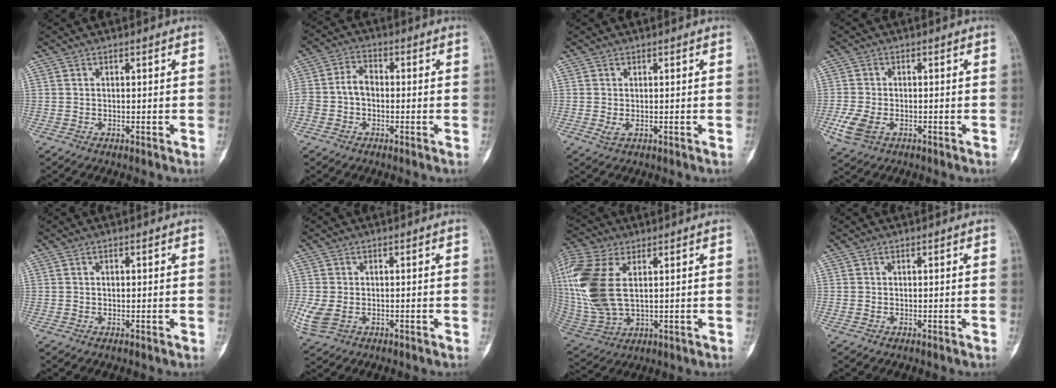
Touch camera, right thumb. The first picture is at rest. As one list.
[{"total": 5.8, "force": [-1.0, 4.3, 3.8], "torque": [-0.069, 0.024, -0.024]}, {"total": 0.9, "force": [-0.1, 0.4, 0.8], "torque": [-0.018, -0.002, 0.001]}, {"total": 5.2, "force": [-2.0, 3.2, 3.7], "torque": [-0.091, 0.000, -0.037]}, {"total": 0.8, "force": [0.2, 0.5, 0.6], "torque": [-0.011, 0.001, 0.003]}, {"total": 4.8, "force": [-1.1, 3.2, 3.4], "torque": [-0.091, -0.003, -0.018]}, {"total": 18.1, "force": [3.8, 9.8, 14.7], "torque": [-0.351, -0.009, 0.078]}, {"total": 0.0}]